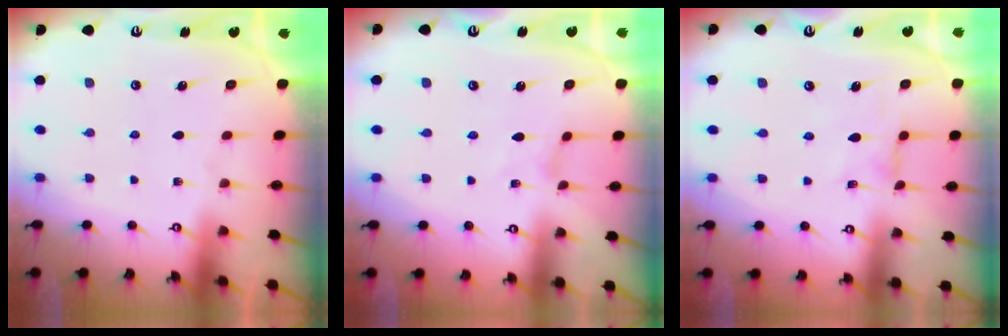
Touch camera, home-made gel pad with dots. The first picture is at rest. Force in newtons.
{"total": 0.0}
{"total": 1.7, "press": 1.7, "slide": 0.3}